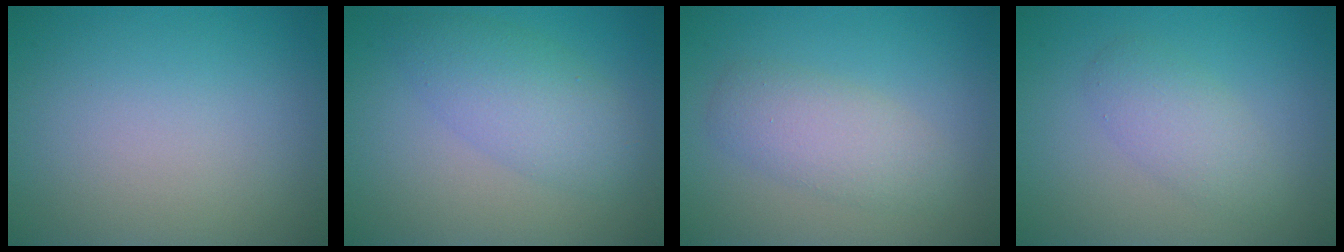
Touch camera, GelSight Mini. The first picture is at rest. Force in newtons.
{"total": 4.2, "press": 4.2, "slide": 0.1}
{"total": 3.4, "press": 3.4, "slide": 0.1}
{"total": 2.6, "press": 2.6, "slide": 0.2}